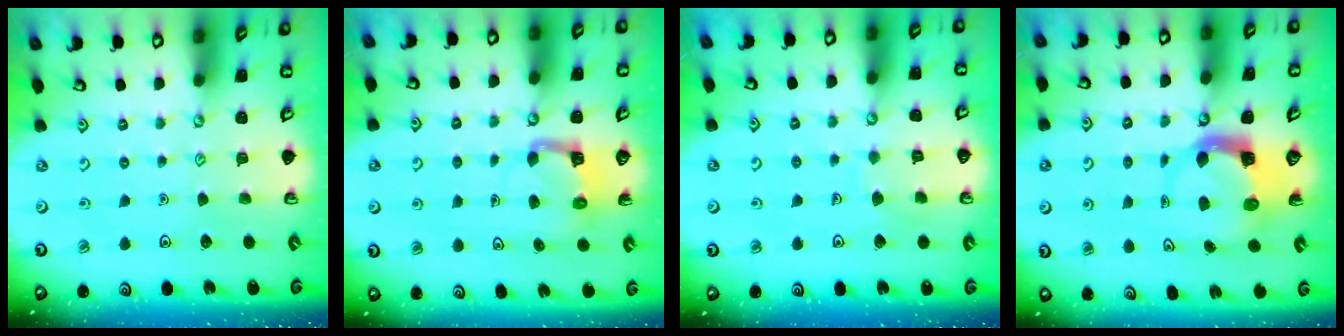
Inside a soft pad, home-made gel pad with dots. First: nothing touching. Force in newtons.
{"total": 3.9, "press": 3.8, "slide": 0.3}
{"total": 5.8, "press": 5.8, "slide": 0.6}
{"total": 3.9, "press": 3.9, "slide": 0.6}